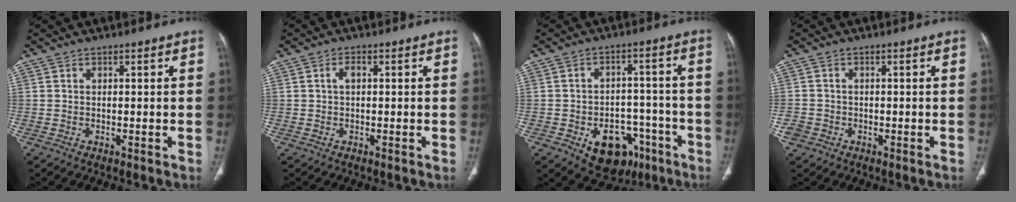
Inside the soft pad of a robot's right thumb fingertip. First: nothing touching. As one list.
[{"total": 1.6, "force": [0.2, 0.9, 1.3], "torque": [-0.024, 0.005, 0.002]}, {"total": 12.7, "force": [-6.3, 8.7, 6.7], "torque": [-0.051, 0.042, -0.079]}, {"total": 2.7, "force": [-1.3, 2.3, 0.6], "torque": [-0.008, 0.011, -0.025]}]